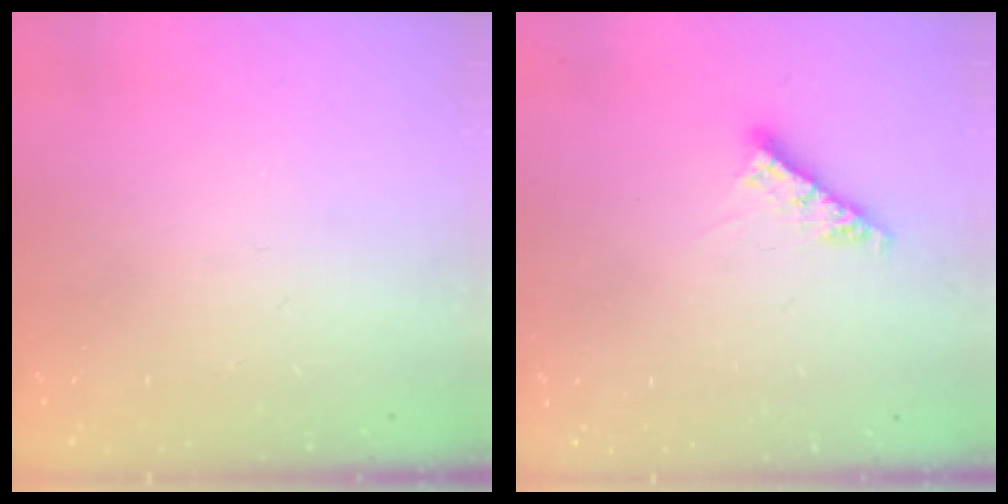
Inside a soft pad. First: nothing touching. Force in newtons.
{"total": 6.9, "press": 6.8, "slide": 0.7}